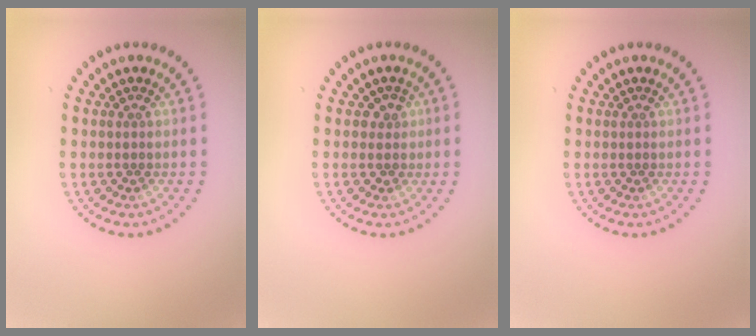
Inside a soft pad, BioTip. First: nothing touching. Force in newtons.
{"total": 1.3, "press": 1.1, "slide": 0.7}
{"total": 0.0}